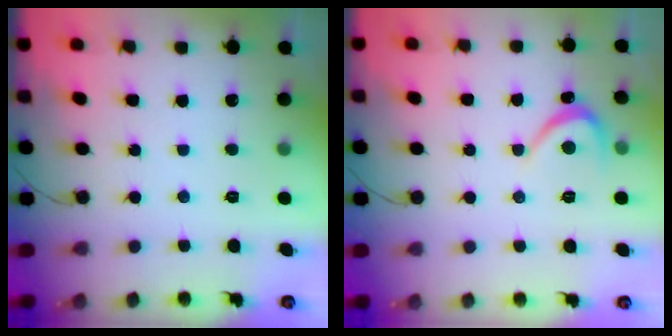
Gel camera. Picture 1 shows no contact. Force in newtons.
{"total": 3.3, "press": 3.2, "slide": 0.4}